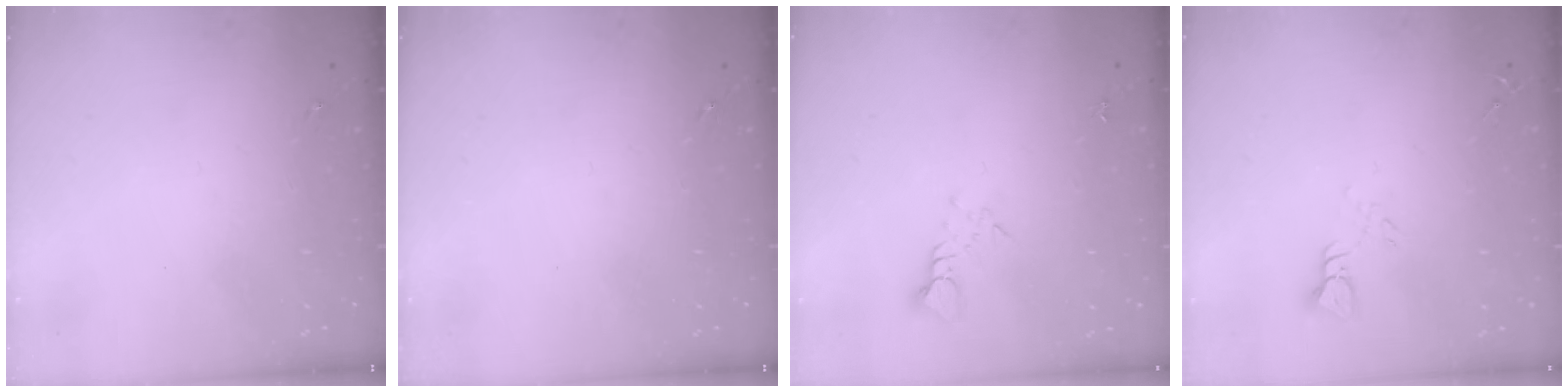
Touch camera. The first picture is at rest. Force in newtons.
{"total": 0.0}
{"total": 3.5, "press": 3.5, "slide": 0.3}
{"total": 3.7, "press": 3.7, "slide": 0.2}